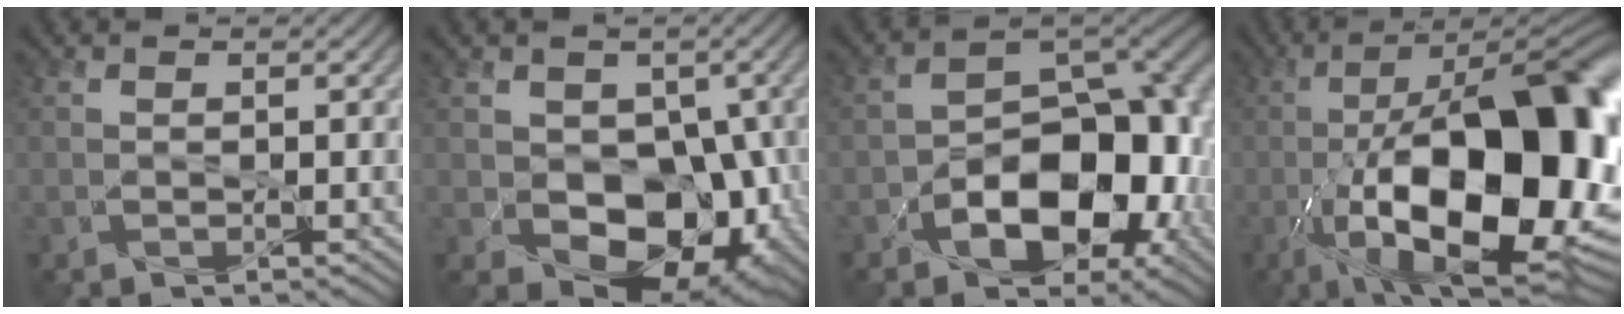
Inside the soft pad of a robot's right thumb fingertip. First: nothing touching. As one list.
[{"total": 12.1, "force": [-1.8, 8.3, 8.6], "torque": [-0.116, -0.022, -0.022]}, {"total": 12.2, "force": [-4.3, 7.0, 9.1], "torque": [-0.122, -0.022, -0.065]}, {"total": 21.8, "force": [-5.7, 7.5, 19.6], "torque": [-0.325, -0.017, -0.088]}]